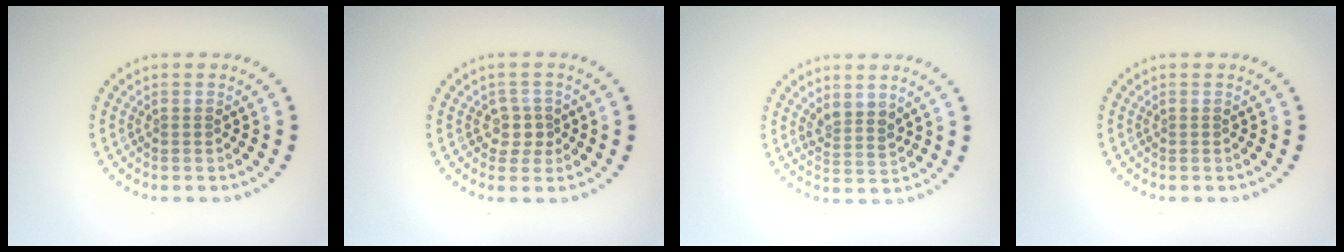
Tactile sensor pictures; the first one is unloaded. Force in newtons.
{"total": 1.6, "press": 1.2, "slide": 1.0}
{"total": 2.1, "press": 1.7, "slide": 1.3}
{"total": 0.0}